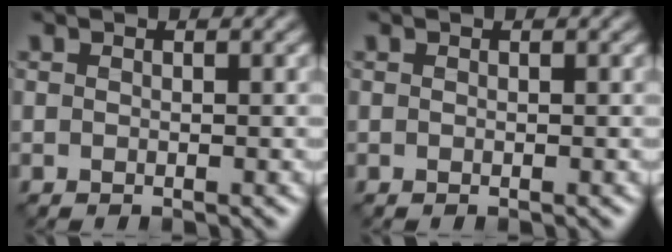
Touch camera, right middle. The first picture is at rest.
{"total": 0.0}